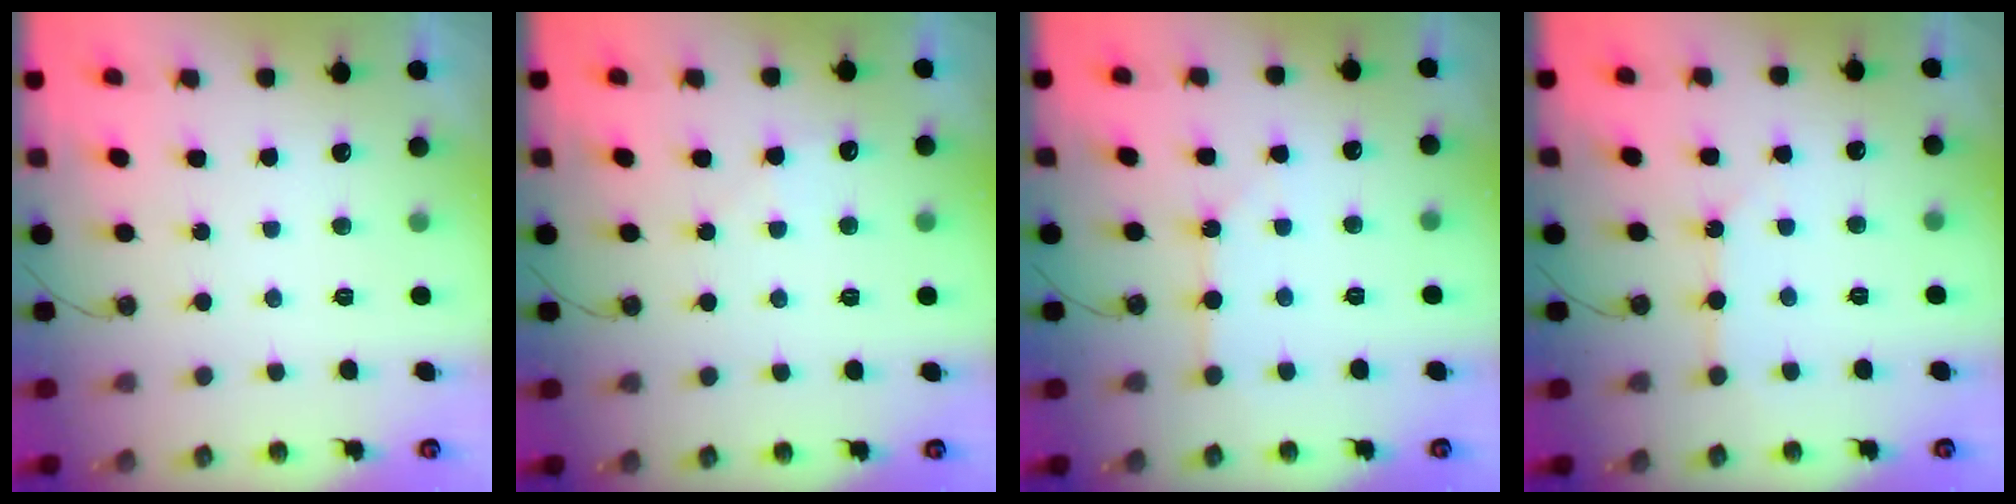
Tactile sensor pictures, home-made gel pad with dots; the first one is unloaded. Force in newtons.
{"total": 4.5, "press": 4.5, "slide": 0.6}
{"total": 2.6, "press": 2.5, "slide": 0.4}
{"total": 2.2, "press": 2.2, "slide": 0.3}